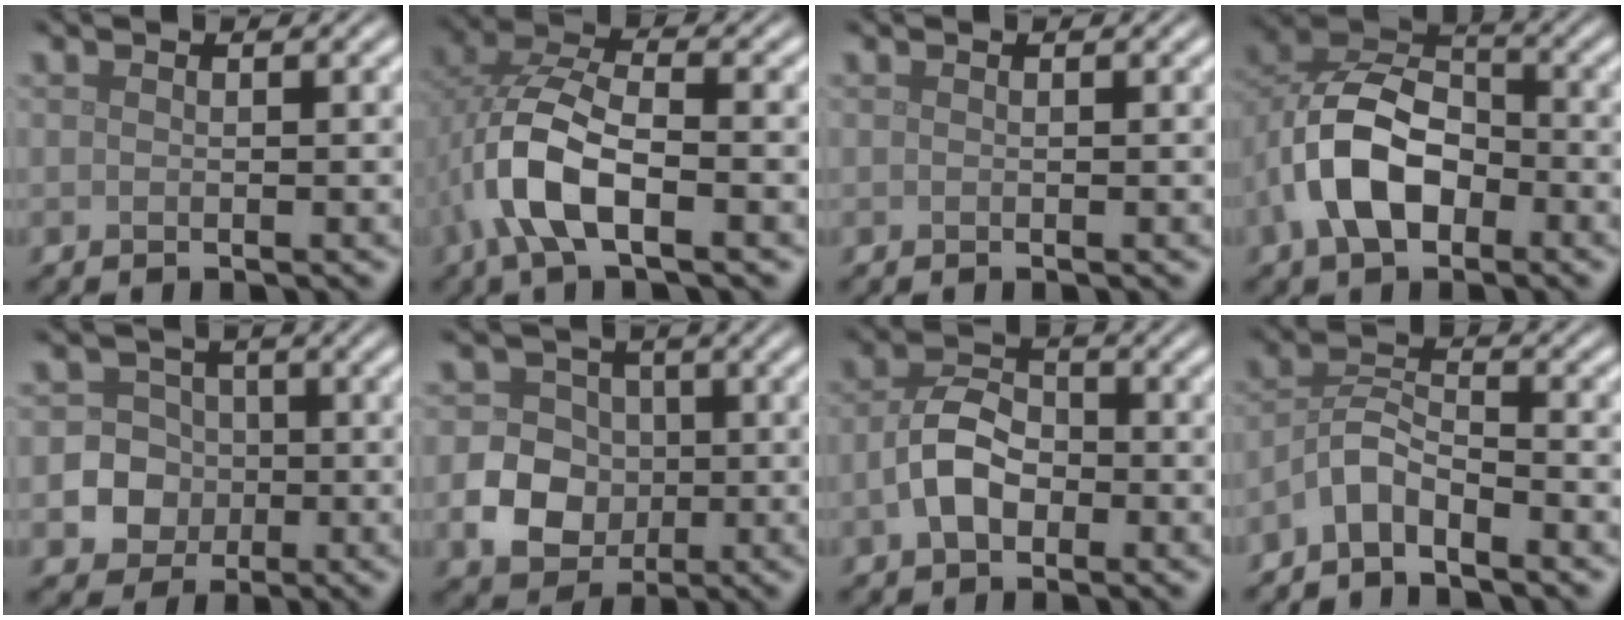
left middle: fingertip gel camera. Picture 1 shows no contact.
{"total": 7.1, "force": [-2.2, 3.2, 5.9], "torque": [-0.134, 0.003, -0.046]}
{"total": 0.0}
{"total": 8.0, "force": [-2.6, 4.9, 5.7], "torque": [-0.108, 0.014, -0.054]}
{"total": 8.0, "force": [-1.6, 7.6, 1.9], "torque": [-0.033, 0.008, -0.058]}
{"total": 5.9, "force": [-1.1, 5.2, 2.4], "torque": [-0.026, -0.003, -0.040]}
{"total": 4.3, "force": [-1.2, 2.8, 3.0], "torque": [-0.060, 0.007, -0.027]}
{"total": 3.1, "force": [-2.4, 1.0, 1.7], "torque": [-0.034, 0.010, -0.056]}